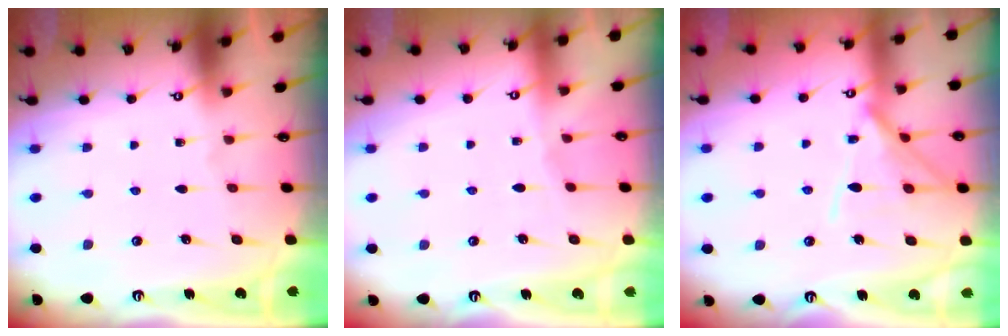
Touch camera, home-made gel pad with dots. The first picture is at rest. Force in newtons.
{"total": 2.4, "press": 2.4, "slide": 0.4}
{"total": 11.6, "press": 11.6, "slide": 0.8}